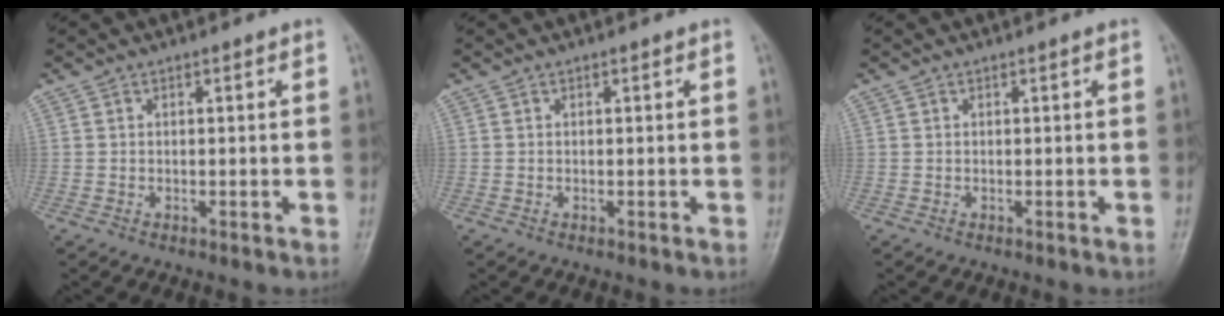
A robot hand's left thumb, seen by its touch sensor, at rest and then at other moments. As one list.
[{"total": 0.0}, {"total": 0.0}]